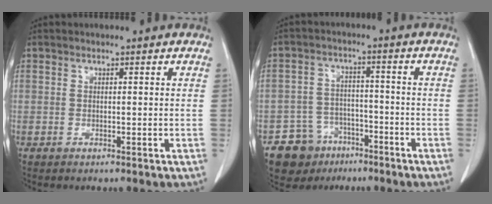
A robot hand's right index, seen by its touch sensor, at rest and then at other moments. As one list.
[{"total": 8.0, "force": [-5.1, 6.1, 0.8], "torque": [-0.012, 0.017, -0.077]}]